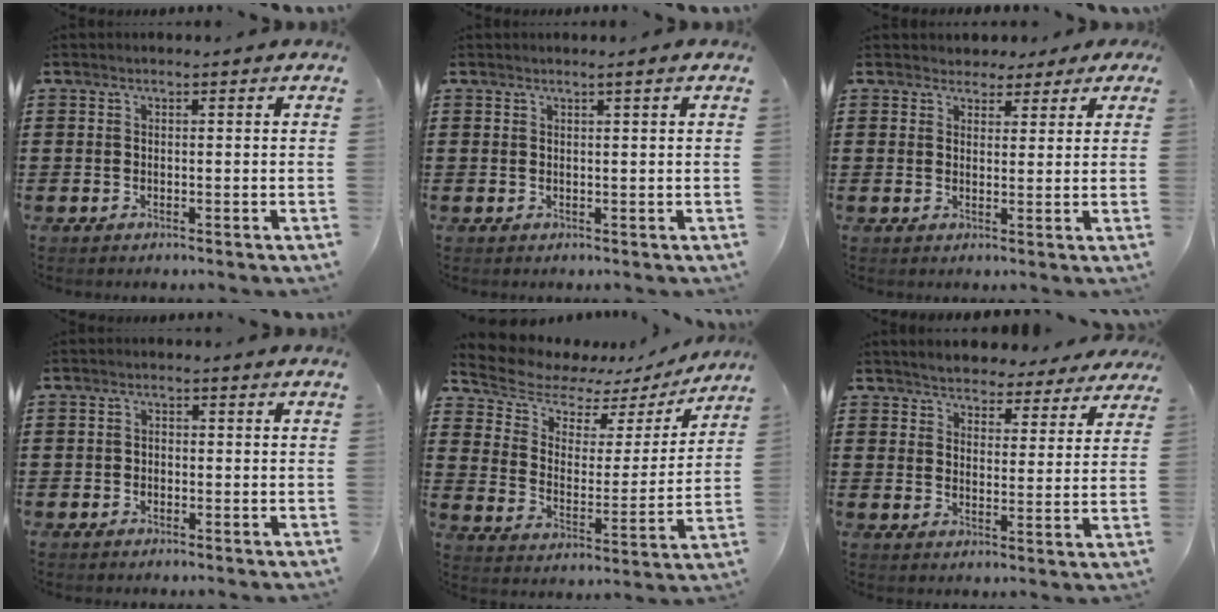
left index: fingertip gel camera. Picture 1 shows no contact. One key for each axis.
{"total": 1.0, "fx": 0.6, "fy": -0.2, "fz": 0.8, "tx": -0.013, "ty": -0.001, "tz": 0.011}
{"total": 2.8, "fx": 2.3, "fy": 1.7, "fz": 0.3, "tx": -0.017, "ty": 0.010, "tz": 0.043}
{"total": 1.0, "fx": -0.7, "fy": 0.7, "fz": 0.3, "tx": -0.008, "ty": 0.001, "tz": -0.015}
{"total": 6.3, "fx": 5.4, "fy": 3.0, "fz": 1.5, "tx": -0.067, "ty": -0.032, "tz": 0.091}
{"total": 4.1, "fx": 4.0, "fy": 0.5, "fz": -0.1, "tx": -0.022, "ty": -0.018, "tz": 0.070}